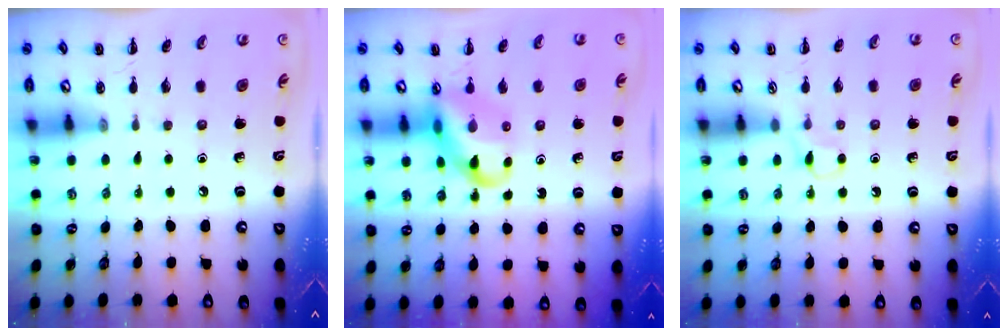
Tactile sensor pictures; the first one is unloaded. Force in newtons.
{"total": 10.2, "press": 9.8, "slide": 2.7}
{"total": 3.2, "press": 2.9, "slide": 1.2}